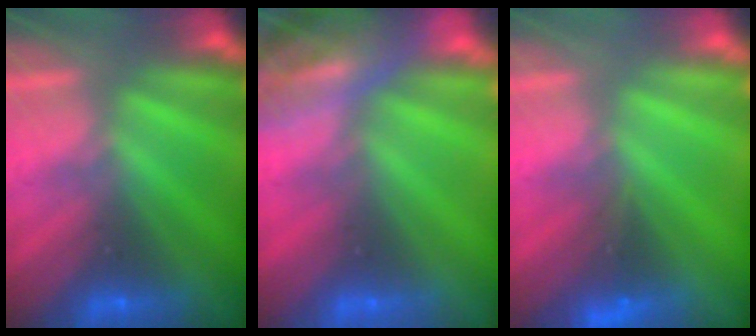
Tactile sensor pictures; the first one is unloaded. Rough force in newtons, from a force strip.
{"total": 7.5}
{"total": 4.9}